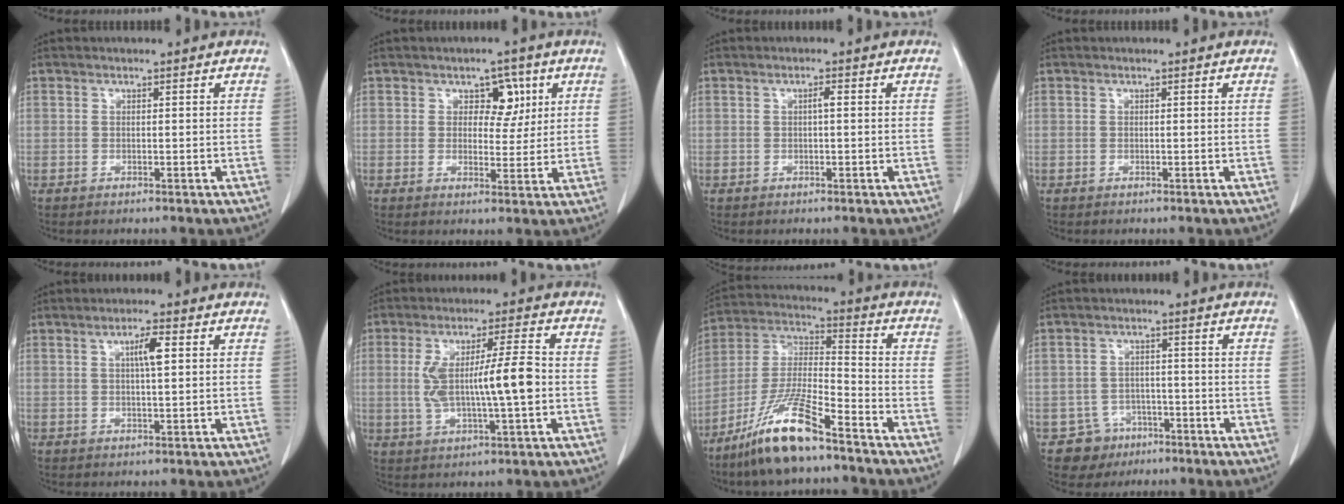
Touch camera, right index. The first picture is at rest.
{"total": 4.7, "force": [1.8, 3.0, 3.1], "torque": [-0.033, 0.007, 0.027]}
{"total": 1.0, "force": [0.1, 0.1, 1.0], "torque": [-0.019, 0.002, 0.000]}
{"total": 0.0}
{"total": 3.5, "force": [1.0, 0.3, 3.3], "torque": [-0.059, 0.002, 0.015]}
{"total": 10.5, "force": [-0.4, 1.3, 10.4], "torque": [-0.195, 0.012, -0.006]}
{"total": 14.2, "force": [-9.9, 1.8, 9.9], "torque": [-0.211, -0.016, -0.188]}
{"total": 5.4, "force": [-3.0, 4.5, -0.1], "torque": [0.005, 0.012, -0.043]}